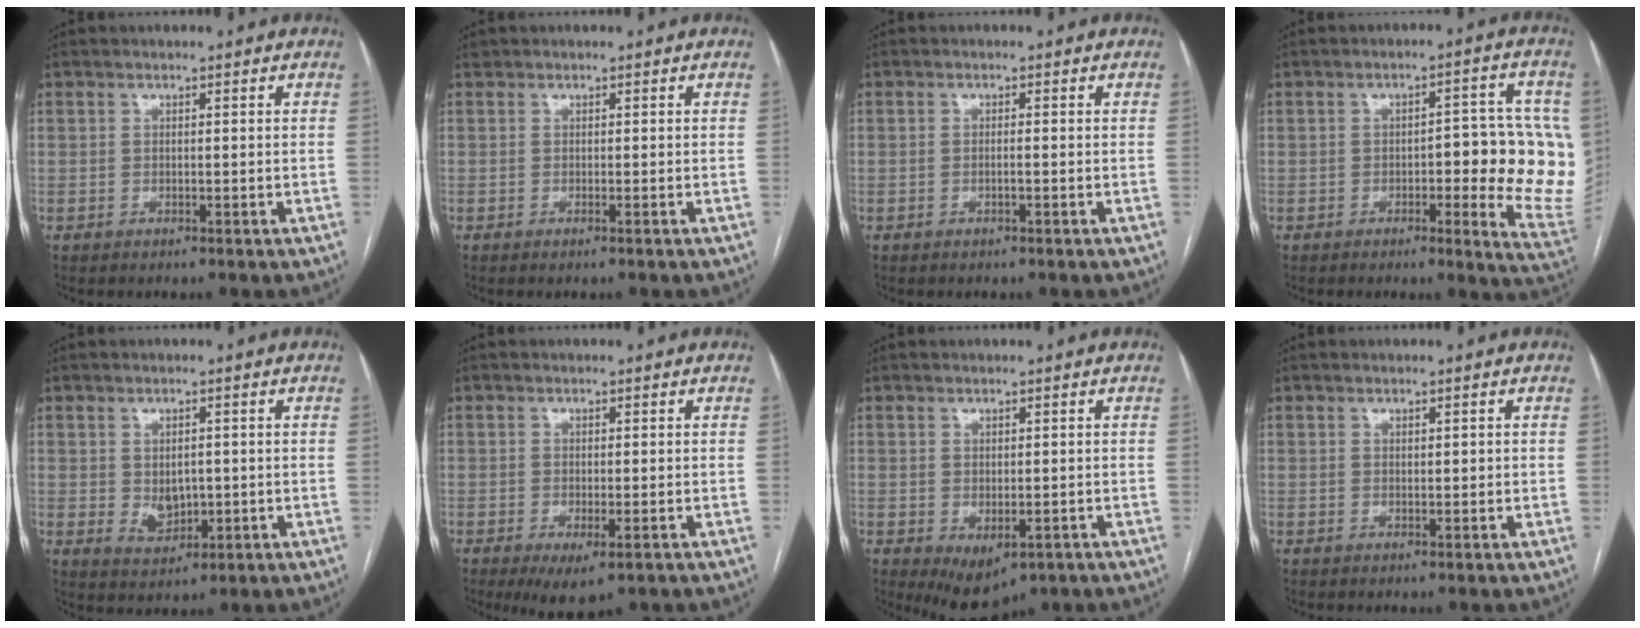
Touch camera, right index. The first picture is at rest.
{"total": 0.0}
{"total": 0.8, "force": [-0.3, 0.0, 0.7], "torque": [-0.013, 0.002, -0.004]}
{"total": 13.4, "force": [-0.6, 3.7, 12.9], "torque": [-0.114, 0.013, -0.006]}
{"total": 4.2, "force": [-0.1, 2.9, 3.0], "torque": [-0.051, -0.002, 0.013]}
{"total": 4.9, "force": [-2.5, 1.5, 3.9], "torque": [-0.061, -0.012, -0.032]}
{"total": 5.5, "force": [-2.3, 3.0, 4.0], "torque": [-0.059, -0.013, -0.021]}
{"total": 0.8, "force": [0.2, 0.3, 0.7], "torque": [-0.011, 0.002, 0.003]}